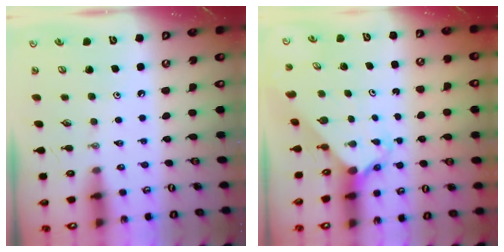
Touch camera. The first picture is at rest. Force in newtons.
{"total": 2.3, "press": 2.3, "slide": 0.1}